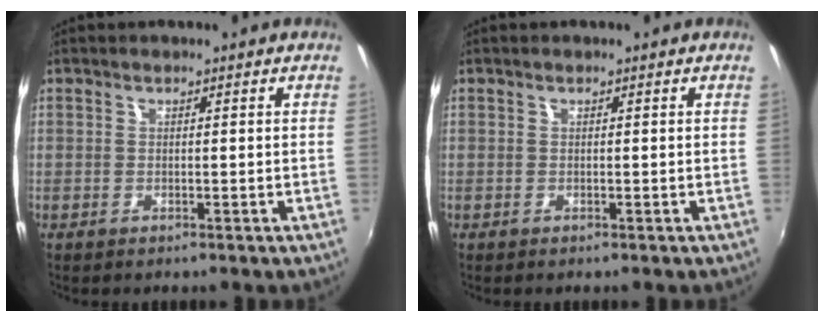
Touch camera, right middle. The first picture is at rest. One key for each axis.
{"total": 0.0}